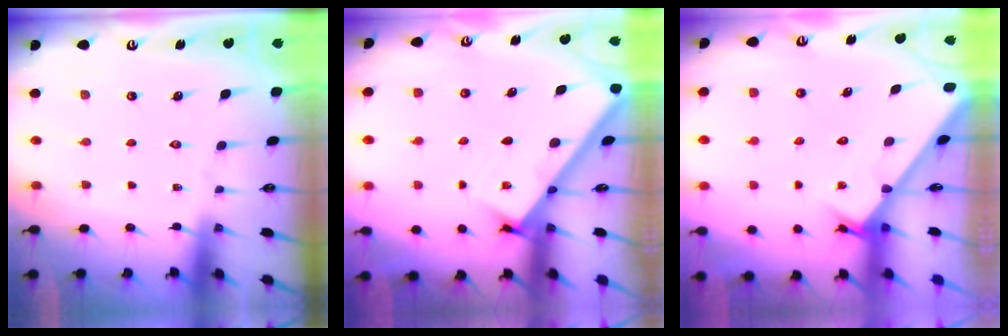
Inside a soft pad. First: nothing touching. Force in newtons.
{"total": 2.4, "press": 2.4, "slide": 0.2}
{"total": 2.6, "press": 2.6, "slide": 0.3}